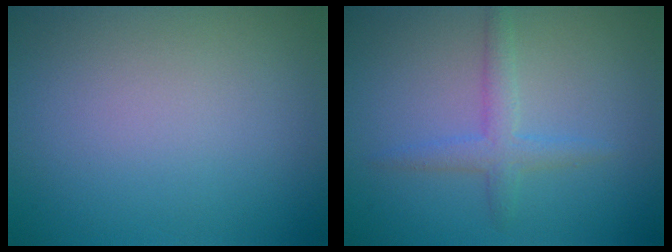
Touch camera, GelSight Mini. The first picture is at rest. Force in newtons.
{"total": 2.3, "press": 2.3, "slide": 0.2}